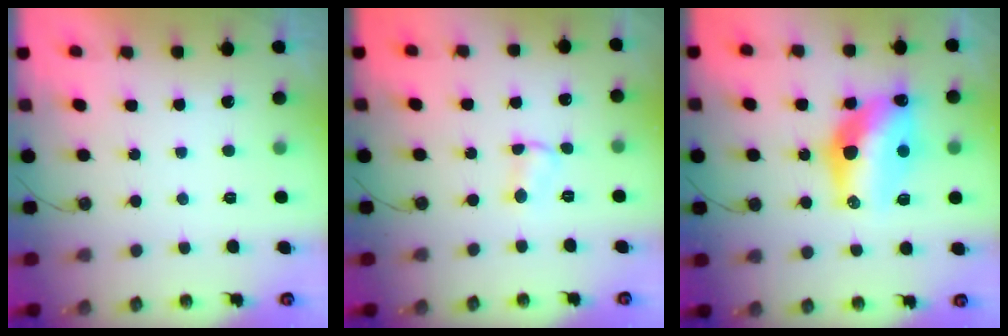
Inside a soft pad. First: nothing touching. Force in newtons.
{"total": 2.8, "press": 2.8, "slide": 0.4}
{"total": 15.9, "press": 15.5, "slide": 3.3}